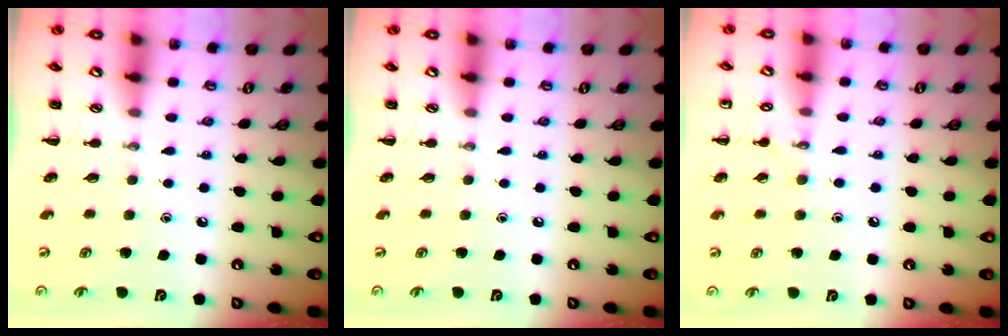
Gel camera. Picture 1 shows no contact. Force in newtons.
{"total": 0.0}
{"total": 6.2, "press": 6.0, "slide": 1.8}